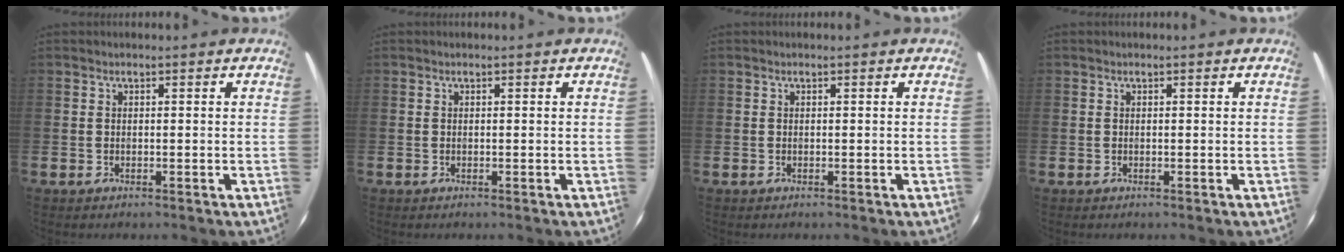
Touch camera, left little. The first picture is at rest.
{"total": 0.0}
{"total": 0.0}
{"total": 0.0}